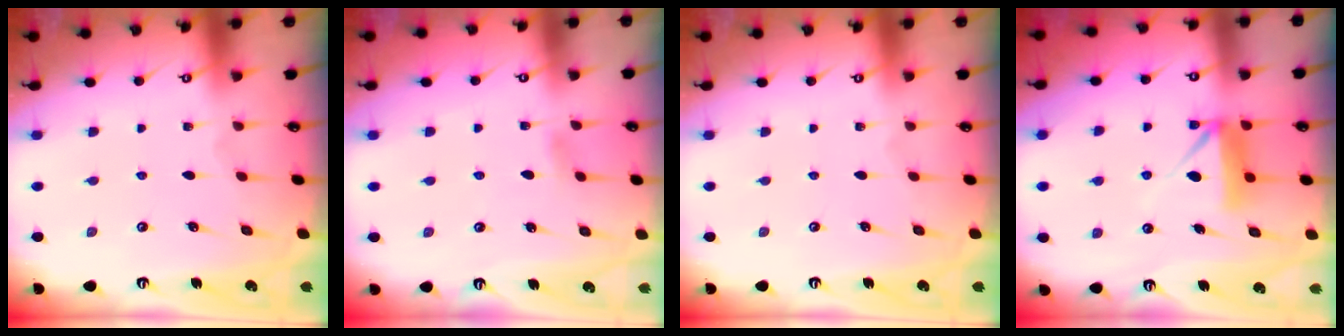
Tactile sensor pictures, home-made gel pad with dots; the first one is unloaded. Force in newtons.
{"total": 2.8, "press": 2.8, "slide": 0.3}
{"total": 0.0}
{"total": 10.0, "press": 10.0, "slide": 0.3}